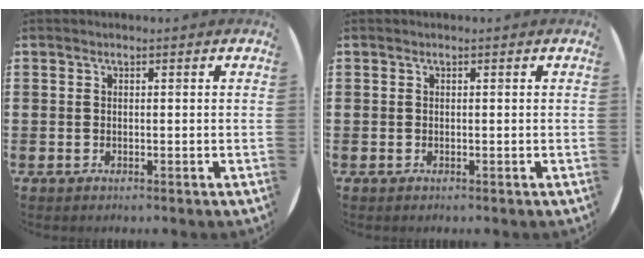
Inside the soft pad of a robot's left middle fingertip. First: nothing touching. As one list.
[{"total": 0.0}]